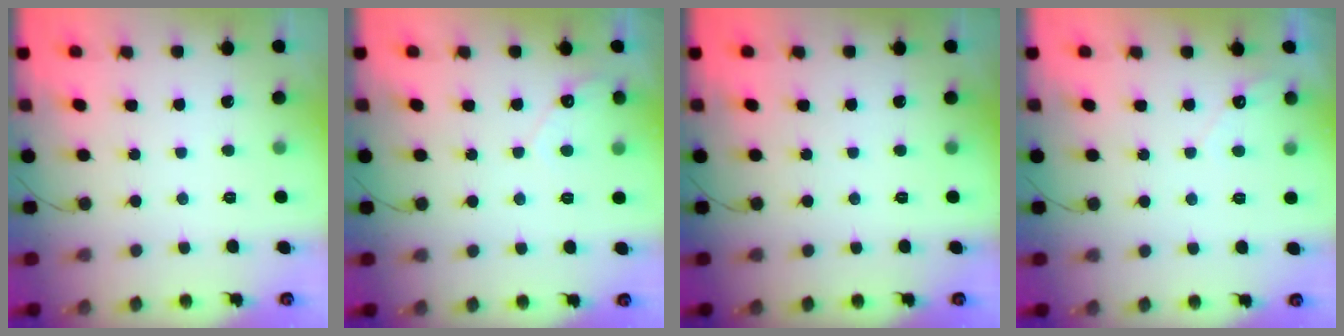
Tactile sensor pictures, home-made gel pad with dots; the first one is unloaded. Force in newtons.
{"total": 4.4, "press": 4.4, "slide": 0.4}
{"total": 0.0}
{"total": 2.9, "press": 2.9, "slide": 0.1}